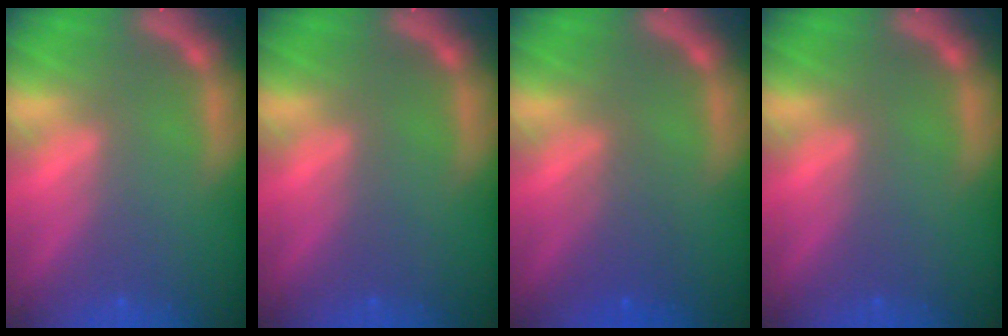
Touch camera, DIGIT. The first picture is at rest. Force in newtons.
{"total": 0.0}
{"total": 2.5}
{"total": 0.0}